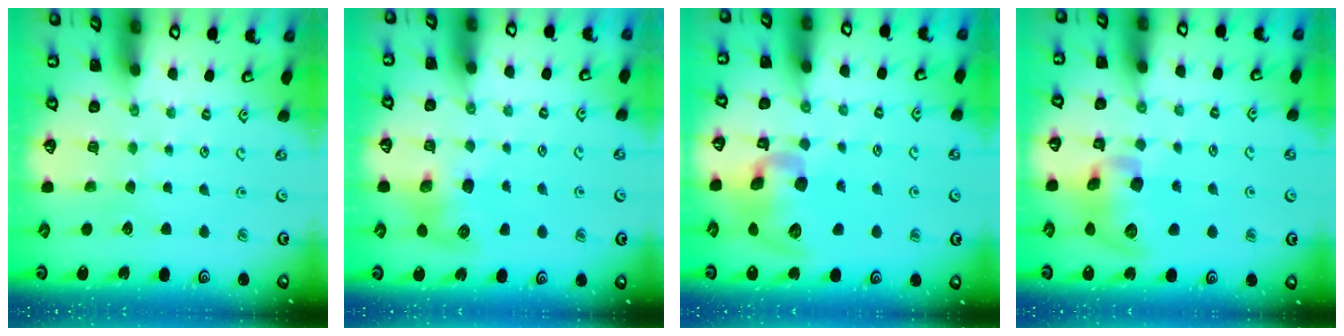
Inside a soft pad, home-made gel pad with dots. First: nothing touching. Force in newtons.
{"total": 8.2, "press": 8.2, "slide": 0.8}
{"total": 15.1, "press": 14.9, "slide": 2.3}
{"total": 11.9, "press": 11.8, "slide": 1.8}